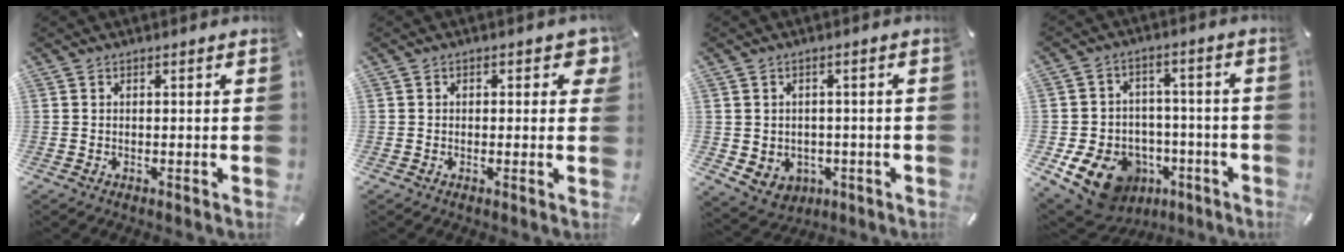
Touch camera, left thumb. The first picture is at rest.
{"total": 2.9, "force": [0.6, 1.9, 2.1], "torque": [-0.018, 0.001, 0.004]}
{"total": 4.4, "force": [-0.3, 4.3, 0.8], "torque": [-0.013, 0.002, -0.001]}
{"total": 14.8, "force": [-6.4, 11.6, 6.5], "torque": [-0.108, 0.037, -0.099]}